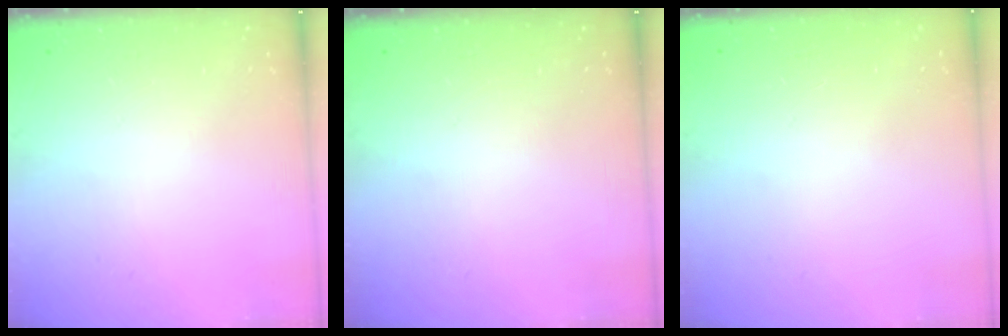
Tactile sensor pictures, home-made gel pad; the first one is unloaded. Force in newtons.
{"total": 0.0}
{"total": 0.0}